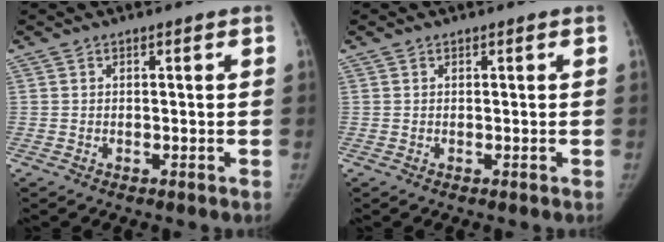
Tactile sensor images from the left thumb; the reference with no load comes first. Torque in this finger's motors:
{"motor_torque": [-0.06, 0.15, 0.30, -0.47, 0.01]}